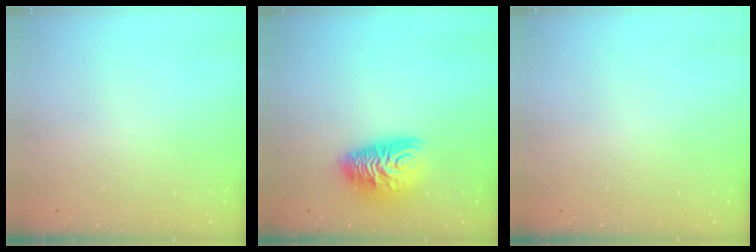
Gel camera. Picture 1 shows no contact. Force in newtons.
{"total": 10.9, "press": 10.8, "slide": 1.2}
{"total": 0.0}